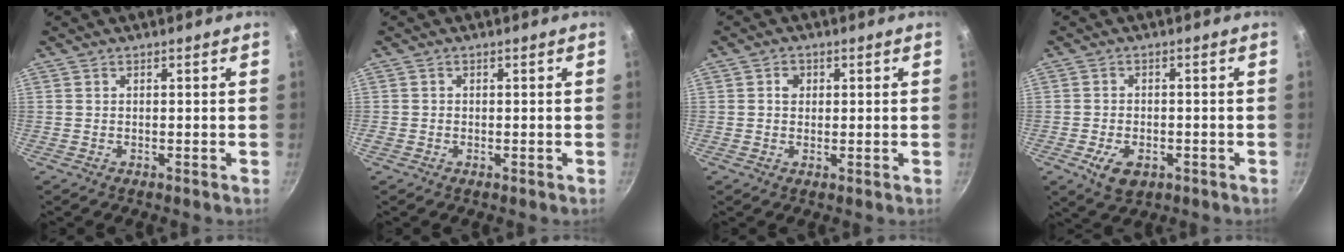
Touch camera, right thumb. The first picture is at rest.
{"total": 0.9, "force": [-0.3, 0.8, 0.2], "torque": [-0.002, 0.000, -0.007]}
{"total": 2.5, "force": [0.5, 2.1, 1.1], "torque": [-0.003, 0.000, 0.005]}
{"total": 5.9, "force": [-2.3, 3.8, 3.9], "torque": [-0.063, 0.007, -0.033]}